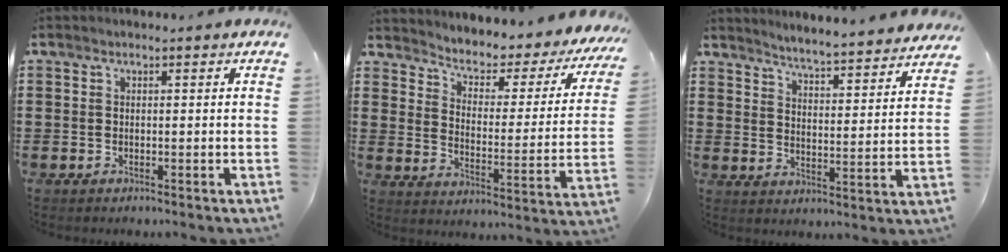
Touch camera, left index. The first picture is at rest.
{"total": 2.9, "force": [2.1, 1.4, 1.5], "torque": [-0.046, -0.020, 0.024]}
{"total": 4.0, "force": [3.9, -0.9, 0.2], "torque": [-0.027, -0.039, 0.061]}